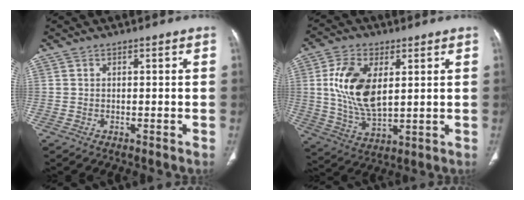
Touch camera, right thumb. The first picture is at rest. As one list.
[{"total": 13.2, "force": [2.9, 7.1, 10.7], "torque": [-0.205, -0.016, 0.063]}]